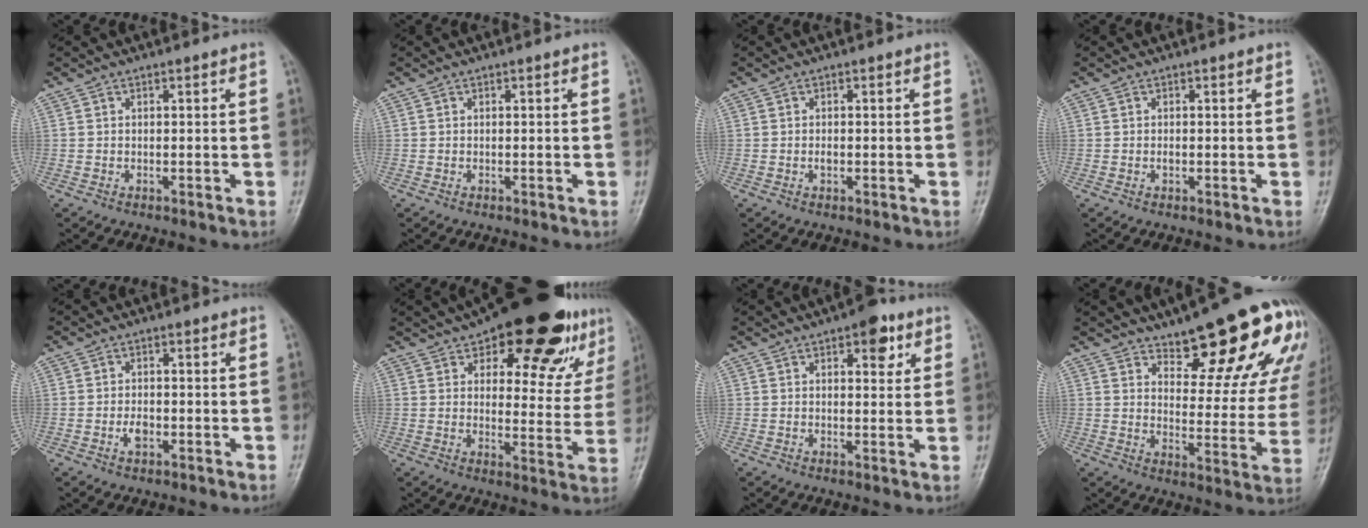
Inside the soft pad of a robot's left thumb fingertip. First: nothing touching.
{"total": 0.0}
{"total": 0.9, "force": [-0.1, 0.6, 0.6], "torque": [-0.007, 0.000, -0.004]}
{"total": 0.6, "force": [-0.1, 0.5, 0.4], "torque": [-0.006, 0.000, -0.003]}
{"total": 2.5, "force": [-0.8, 1.6, 1.8], "torque": [-0.028, 0.002, -0.016]}
{"total": 23.8, "force": [14.3, 9.7, 16.3], "torque": [-0.185, -0.033, 0.190]}
{"total": 6.1, "force": [3.0, 2.9, 4.4], "torque": [-0.033, -0.009, 0.033]}
{"total": 22.1, "force": [14.1, 7.1, 15.4], "torque": [-0.157, -0.080, 0.189]}